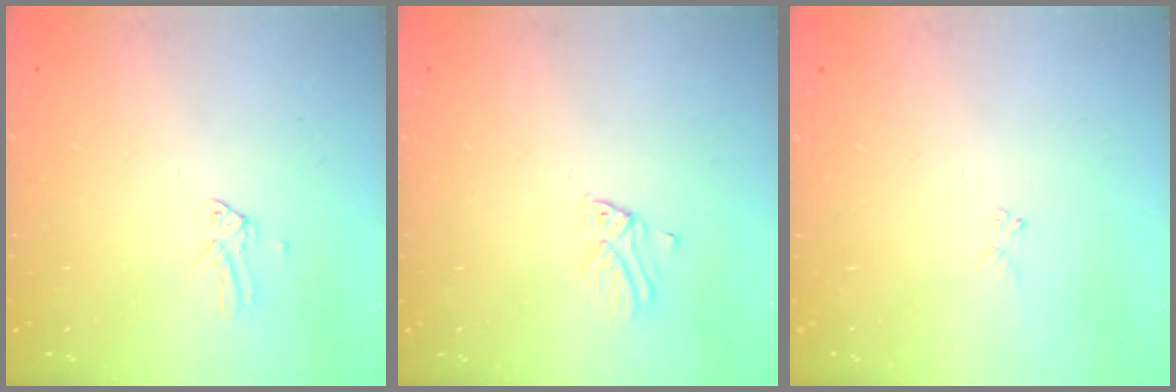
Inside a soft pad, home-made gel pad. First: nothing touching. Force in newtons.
{"total": 1.8, "press": 1.8, "slide": 0.1}
{"total": 3.3, "press": 3.3, "slide": 0.0}